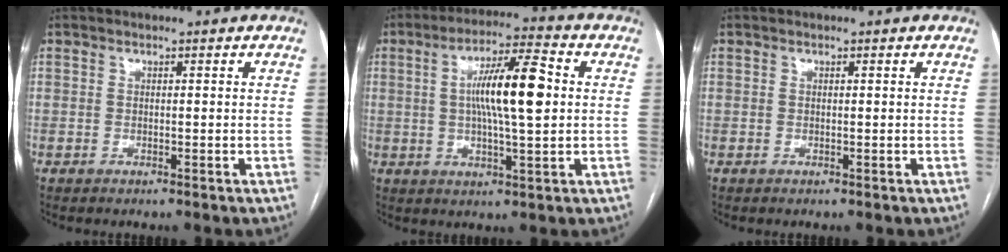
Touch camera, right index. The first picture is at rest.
{"total": 11.7, "force": [1.3, 1.5, 11.5], "torque": [-0.200, 0.013, 0.019]}
{"total": 0.0}